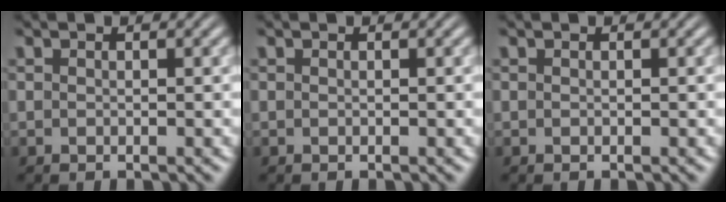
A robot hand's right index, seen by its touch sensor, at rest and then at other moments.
{"total": 0.0}
{"total": 0.0}